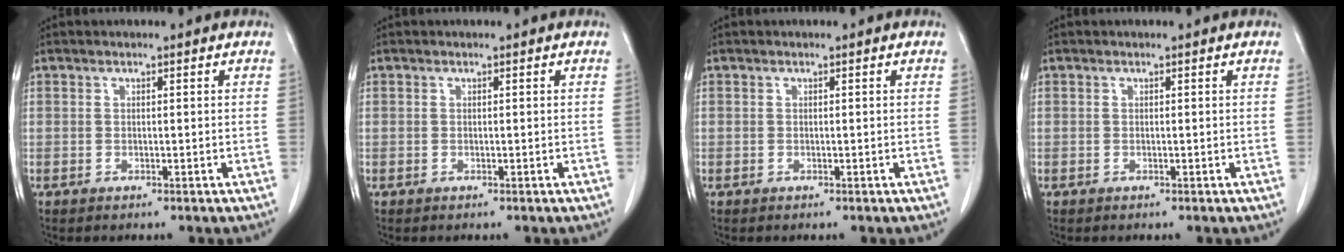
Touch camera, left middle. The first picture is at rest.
{"total": 0.0}
{"total": 0.0}
{"total": 0.0}